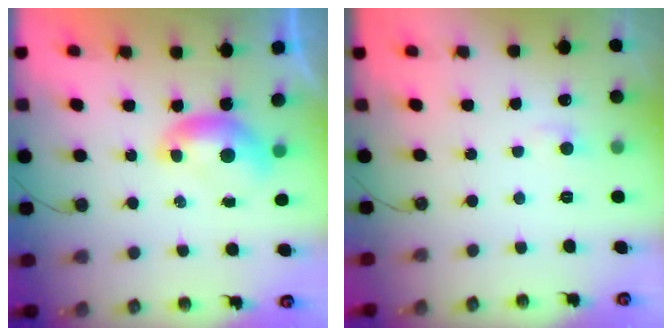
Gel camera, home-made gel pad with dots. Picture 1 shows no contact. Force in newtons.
{"total": 0.8, "press": 0.0, "slide": 0.8}